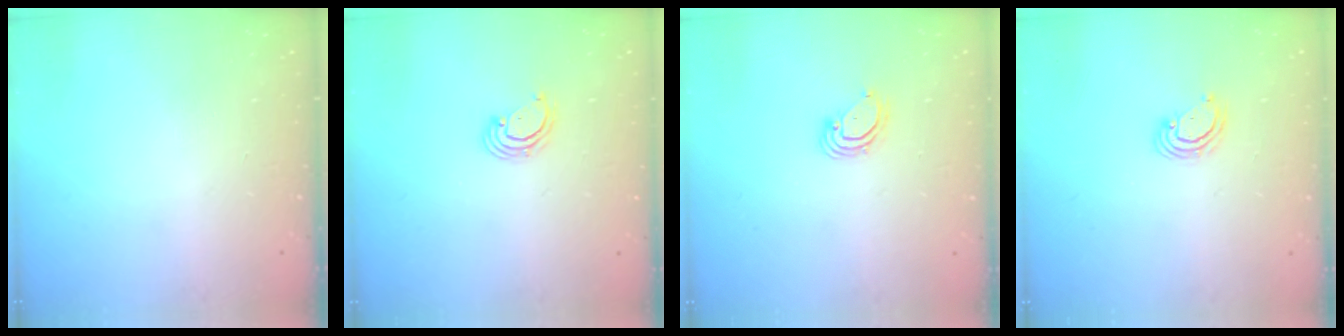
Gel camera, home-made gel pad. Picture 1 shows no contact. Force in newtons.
{"total": 2.4, "press": 2.4, "slide": 0.2}
{"total": 3.9, "press": 3.9, "slide": 0.1}
{"total": 3.2, "press": 3.2, "slide": 0.3}